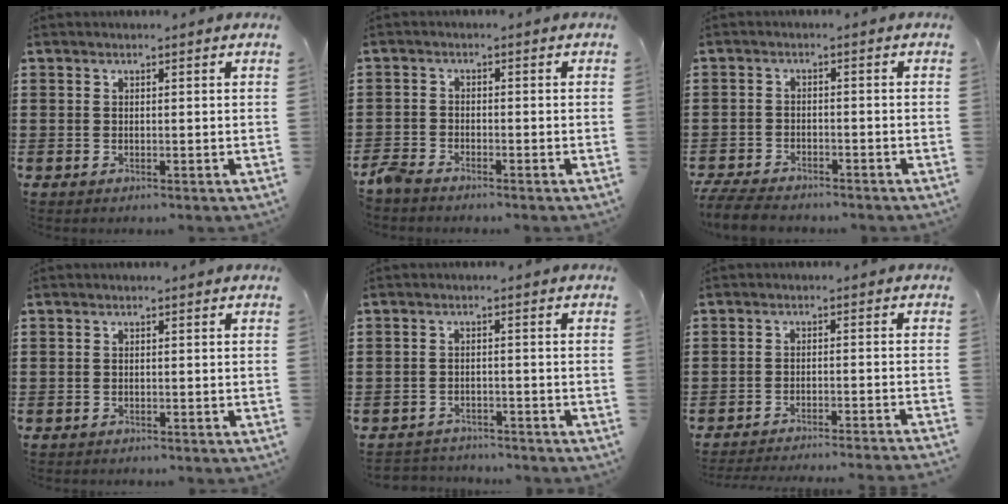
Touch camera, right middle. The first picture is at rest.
{"total": 2.6, "force": [-2.5, 0.4, 0.8], "torque": [-0.037, -0.005, -0.057]}
{"total": 4.5, "force": [-4.3, 0.8, 1.0], "torque": [-0.027, 0.000, -0.089]}
{"total": 0.6, "force": [-0.6, 0.1, -0.1], "torque": [-0.001, 0.000, -0.014]}
{"total": 2.4, "force": [-2.4, 0.4, -0.2], "torque": [-0.006, -0.004, -0.052]}
{"total": 3.1, "force": [-3.1, -0.5, 0.4], "torque": [-0.010, -0.003, -0.064]}